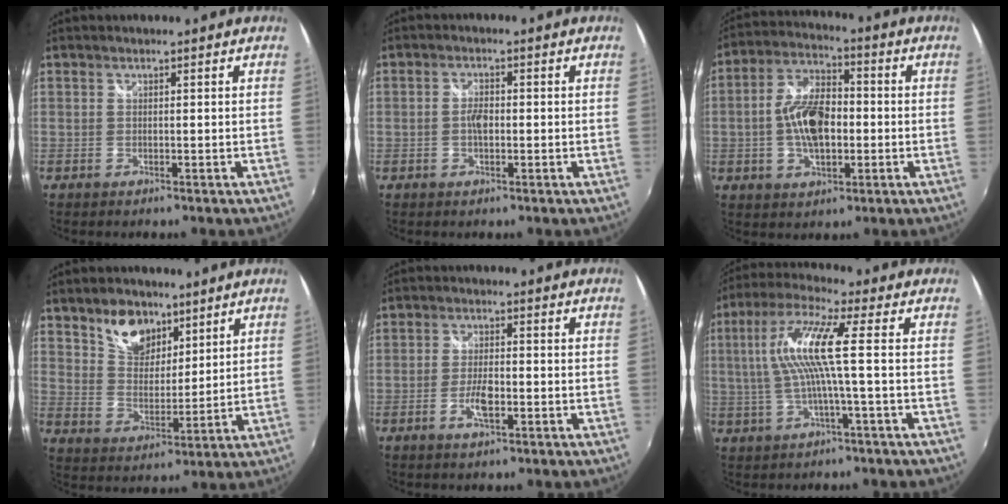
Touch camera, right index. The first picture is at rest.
{"total": 2.5, "force": [-0.4, 1.4, 2.1], "torque": [-0.038, 0.003, -0.010]}
{"total": 11.5, "force": [-1.4, 6.4, 9.5], "torque": [-0.182, 0.013, -0.026]}
{"total": 9.5, "force": [6.3, 5.7, 4.1], "torque": [-0.063, 0.010, 0.118]}
{"total": 4.7, "force": [-1.7, 1.8, 4.0], "torque": [-0.084, -0.002, -0.031]}
{"total": 10.6, "force": [0.3, -0.1, 10.6], "torque": [-0.206, 0.006, 0.008]}